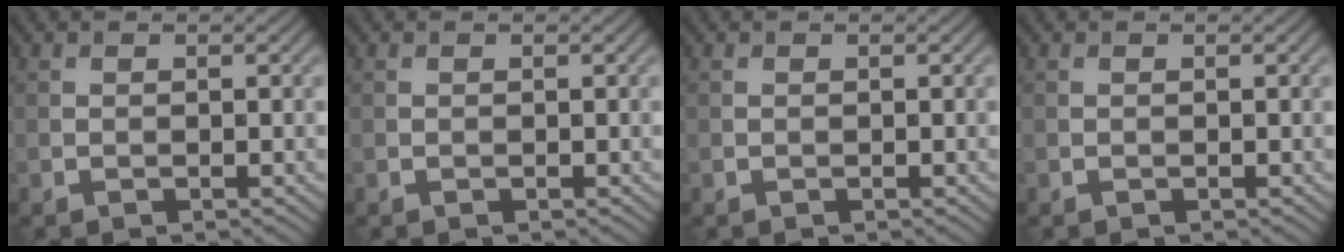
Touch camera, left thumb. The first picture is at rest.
{"total": 0.0}
{"total": 0.0}
{"total": 0.0}